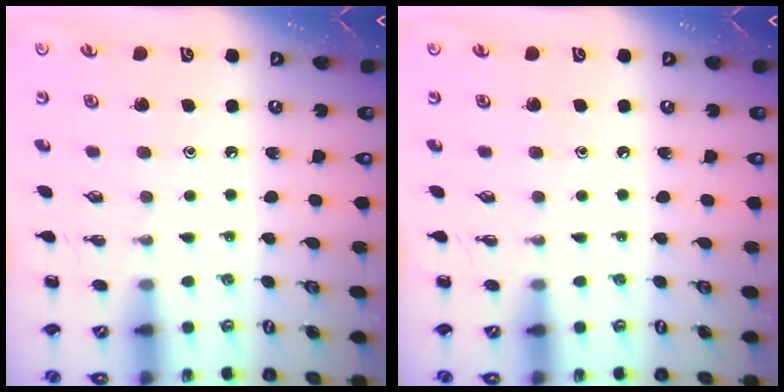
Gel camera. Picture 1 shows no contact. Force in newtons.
{"total": 0.0}